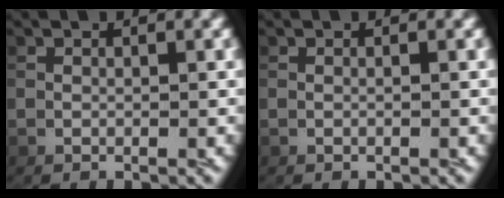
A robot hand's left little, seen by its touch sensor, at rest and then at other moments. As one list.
[{"total": 0.0}]